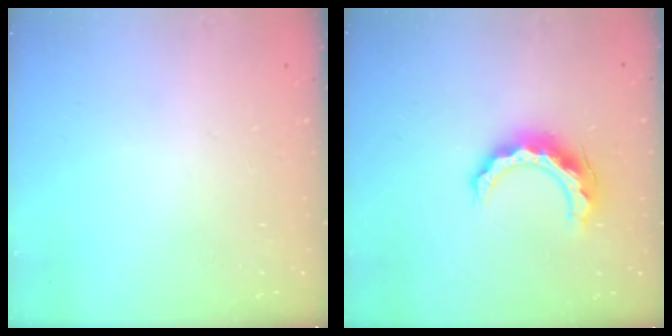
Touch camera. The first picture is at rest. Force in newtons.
{"total": 11.9, "press": 11.9, "slide": 0.7}